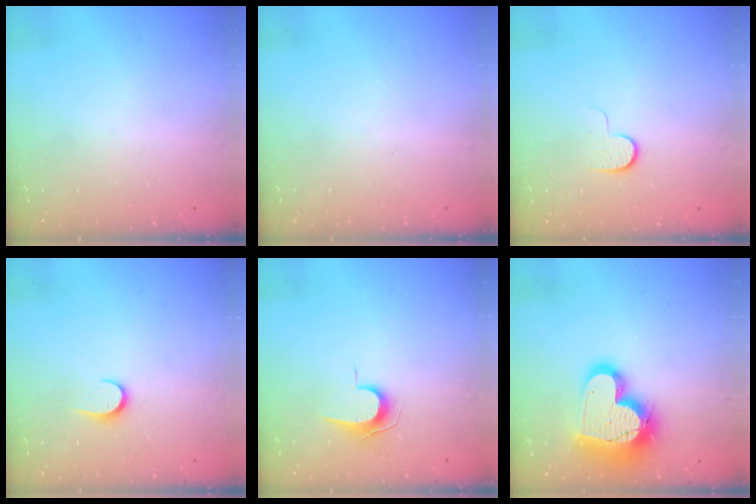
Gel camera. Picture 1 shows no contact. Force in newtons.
{"total": 0.0}
{"total": 5.2, "press": 5.1, "slide": 0.8}
{"total": 5.7, "press": 5.7, "slide": 0.6}
{"total": 7.1, "press": 7.0, "slide": 0.7}
{"total": 19.6, "press": 19.5, "slide": 1.6}